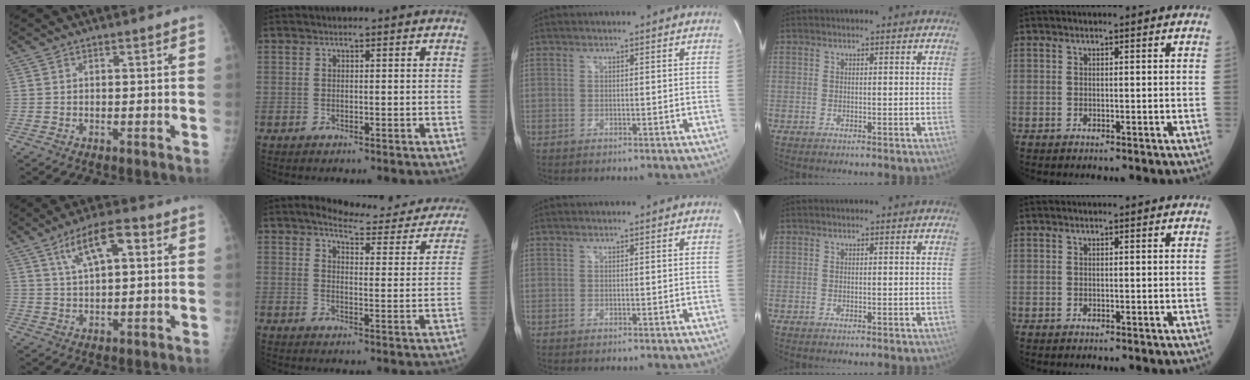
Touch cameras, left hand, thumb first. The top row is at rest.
{"thumb": {"total": 9.7, "force": [3.8, 3.7, 8.1], "torque": [-0.134, 0.005, 0.065]}, "index": {"total": 16.7, "force": [15.3, 3.4, 5.7], "torque": [-0.047, -0.050, 0.160]}}